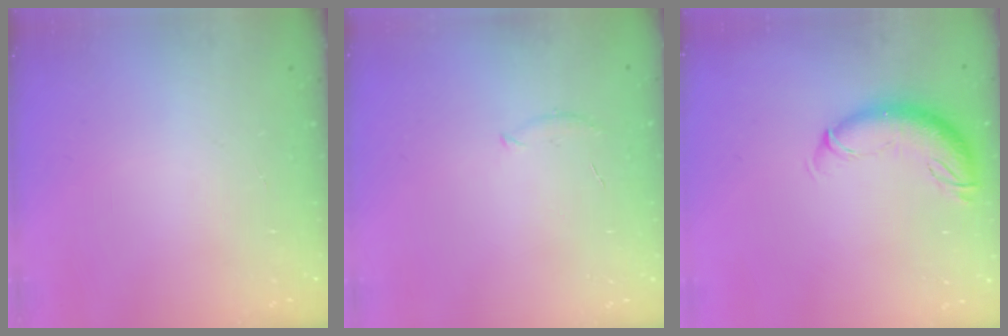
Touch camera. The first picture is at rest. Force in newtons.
{"total": 5.5, "press": 5.2, "slide": 1.5}
{"total": 10.2, "press": 10.0, "slide": 2.3}